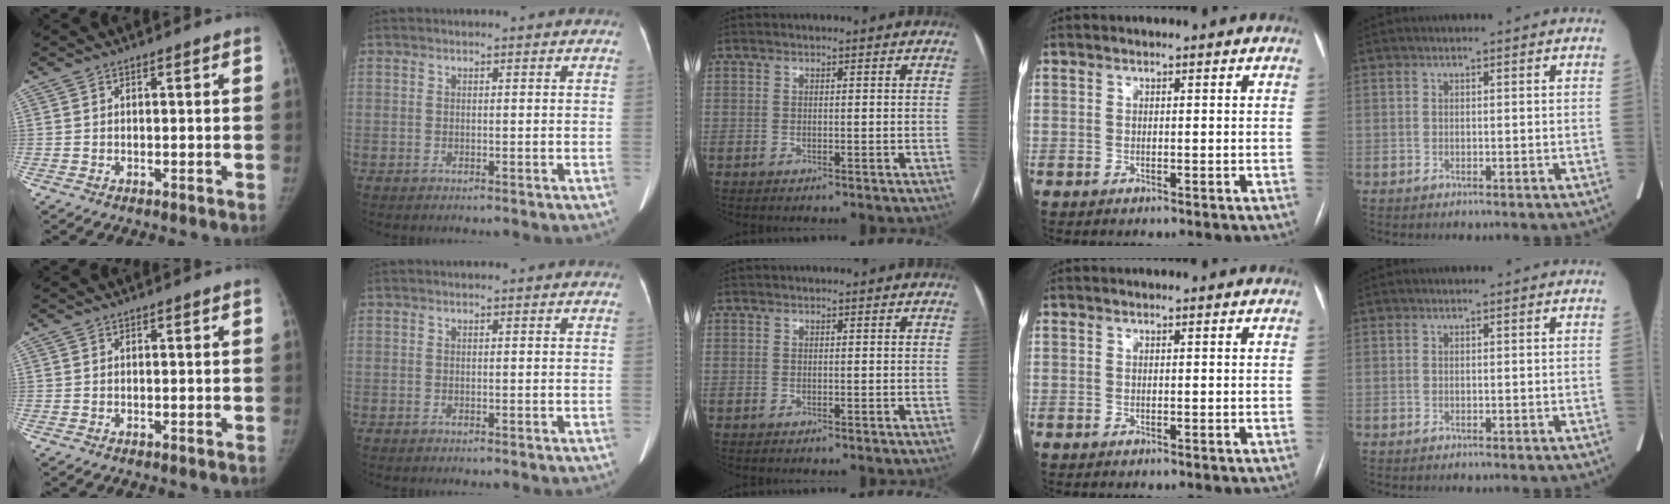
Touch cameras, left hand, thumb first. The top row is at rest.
{}